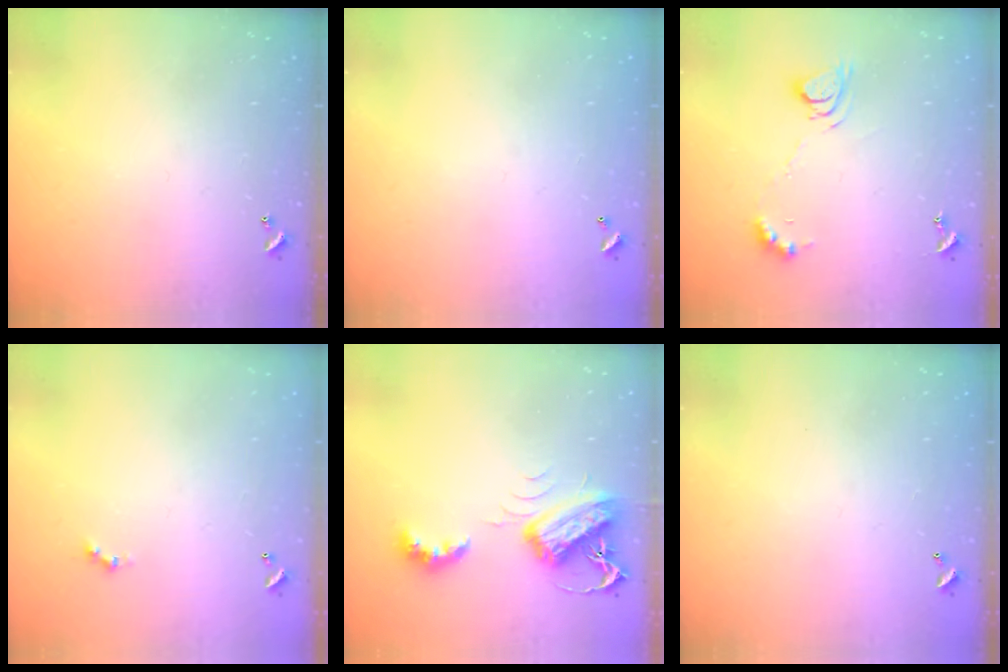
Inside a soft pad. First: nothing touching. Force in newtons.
{"total": 2.8, "press": 2.8, "slide": 0.1}
{"total": 7.8, "press": 7.7, "slide": 0.9}
{"total": 0.0}
{"total": 7.0, "press": 7.0, "slide": 0.1}
{"total": 2.8, "press": 2.8, "slide": 0.1}